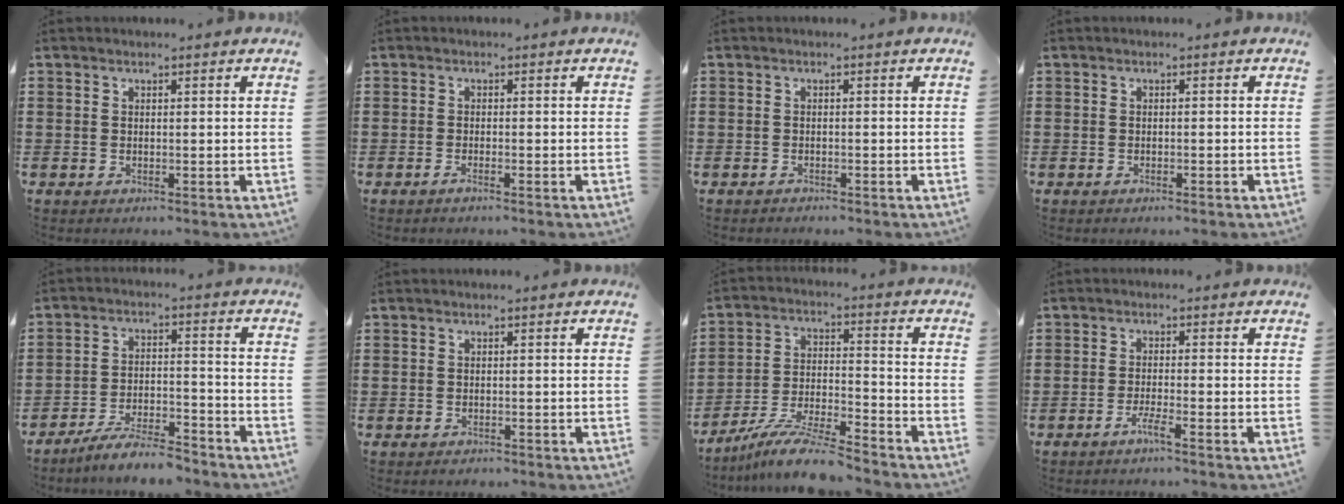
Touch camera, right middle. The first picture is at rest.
{"total": 0.9, "force": [-0.7, 0.0, 0.6], "torque": [-0.010, -0.003, -0.012]}
{"total": 0.8, "force": [-0.8, 0.1, 0.0], "torque": [-0.003, 0.001, -0.016]}
{"total": 0.6, "force": [-0.5, 0.1, 0.3], "torque": [-0.008, -0.002, -0.010]}
{"total": 6.6, "force": [-6.1, 0.4, 2.6], "torque": [-0.051, 0.000, -0.117]}
{"total": 0.6, "force": [-0.6, 0.2, 0.1], "torque": [-0.004, -0.001, -0.013]}
{"total": 9.7, "force": [-8.7, 0.6, 4.3], "torque": [-0.079, 0.013, -0.169]}
{"total": 2.7, "force": [-1.9, -0.1, 1.8], "torque": [-0.038, 0.000, -0.039]}